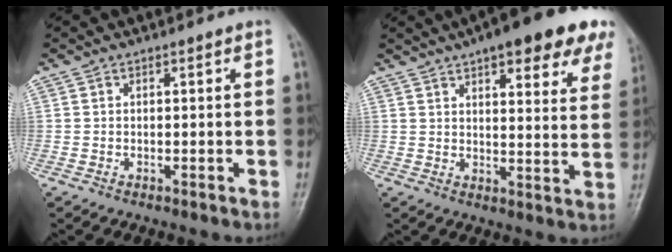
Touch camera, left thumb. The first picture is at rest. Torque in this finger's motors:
{"motor_torque": [2.74, 1.39, 1.65, -1.13, 0.05]}